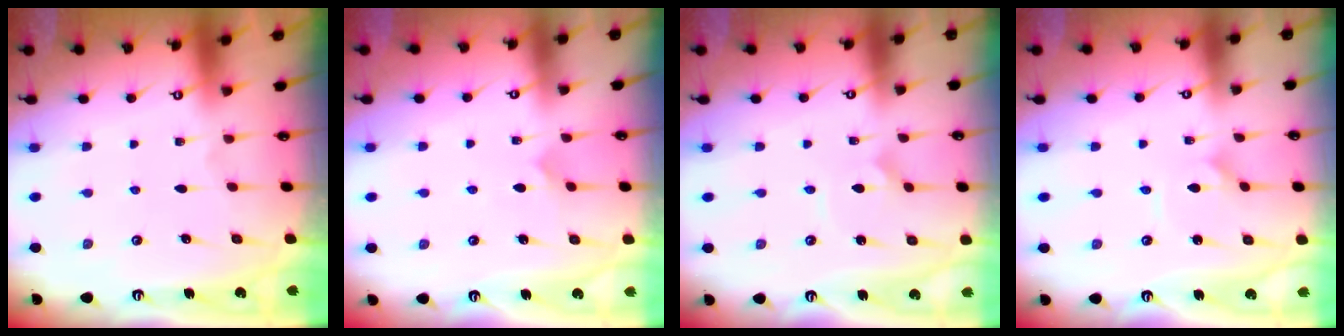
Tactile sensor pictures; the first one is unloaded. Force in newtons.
{"total": 5.5, "press": 5.5, "slide": 0.5}
{"total": 2.7, "press": 2.7, "slide": 0.1}
{"total": 1.5, "press": 1.5, "slide": 0.0}